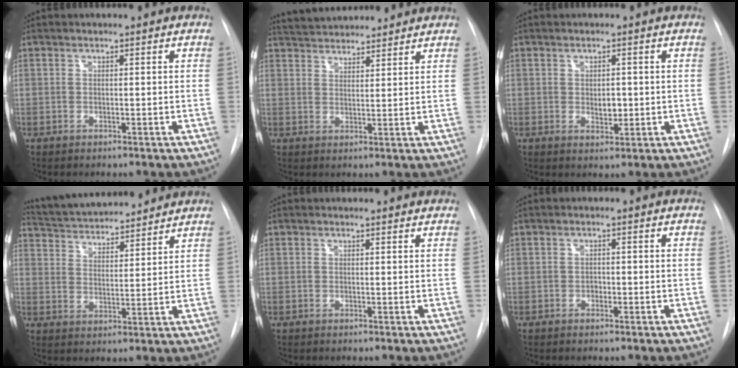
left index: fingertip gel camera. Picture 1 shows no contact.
{"total": 9.1, "force": [8.6, 1.9, 2.4], "torque": [-0.040, 0.021, 0.130]}
{"total": 2.3, "force": [-0.8, 1.3, 1.7], "torque": [-0.024, -0.010, -0.007]}
{"total": 15.1, "force": [14.0, 2.5, 5.1], "torque": [-0.089, 0.018, 0.221]}
{"total": 2.3, "force": [2.2, 0.5, 0.3], "torque": [-0.009, 0.003, 0.014]}
{"total": 1.2, "force": [-1.0, 0.4, 0.3], "torque": [-0.001, -0.004, -0.017]}